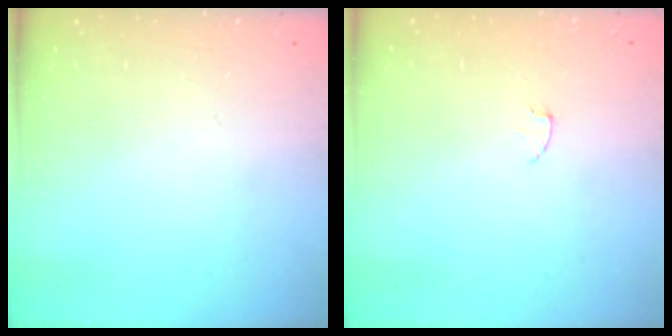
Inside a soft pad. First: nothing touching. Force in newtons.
{"total": 2.6, "press": 2.6, "slide": 0.2}